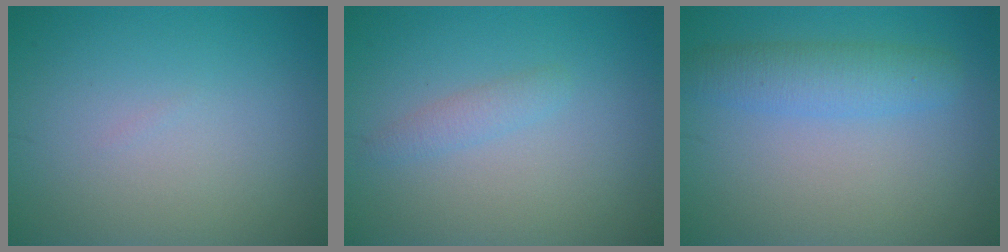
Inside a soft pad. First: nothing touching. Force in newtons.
{"total": 1.3, "press": 1.3, "slide": 0.0}
{"total": 3.4, "press": 3.4, "slide": 0.1}